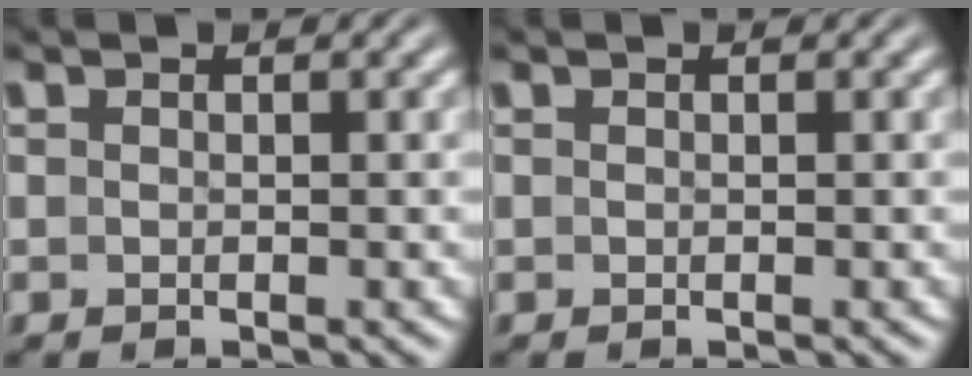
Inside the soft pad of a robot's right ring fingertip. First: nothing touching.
{"total": 0.0}